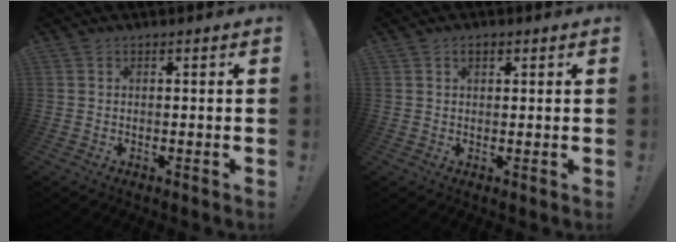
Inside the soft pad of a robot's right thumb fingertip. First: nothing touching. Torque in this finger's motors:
{"motor_torque": [0.37, 0.54, 0.31, 0.01, 0.00]}